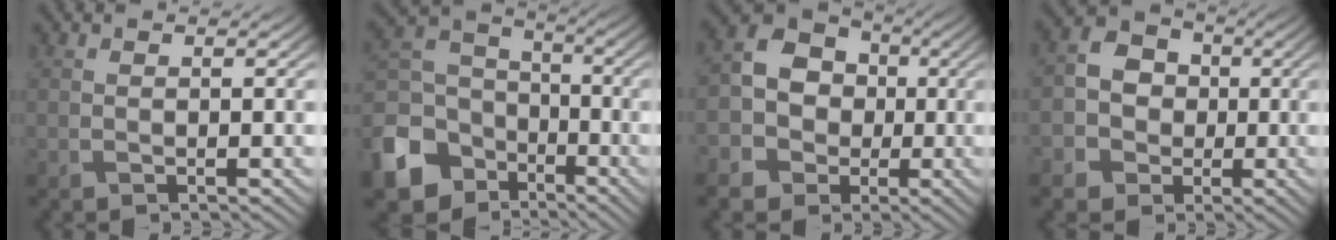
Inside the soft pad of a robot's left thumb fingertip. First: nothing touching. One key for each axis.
{"total": 13.9, "fx": -6.8, "fy": 10.7, "fz": 5.7, "tx": -0.207, "ty": -0.043, "tz": -0.128}
{"total": 8.5, "fx": -1.8, "fy": 7.6, "fz": 3.5, "tx": -0.082, "ty": -0.011, "tz": -0.052}
{"total": 5.7, "fx": -1.1, "fy": 5.1, "fz": 2.1, "tx": -0.046, "ty": 0.002, "tz": -0.036}